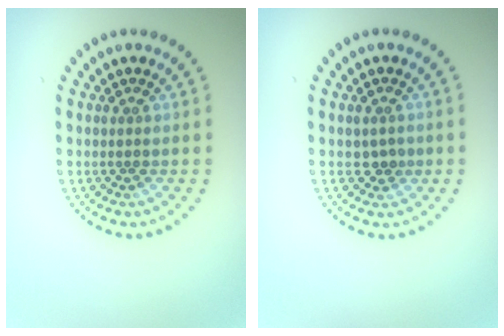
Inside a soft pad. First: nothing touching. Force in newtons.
{"total": 1.2, "press": 1.2, "slide": 0.3}